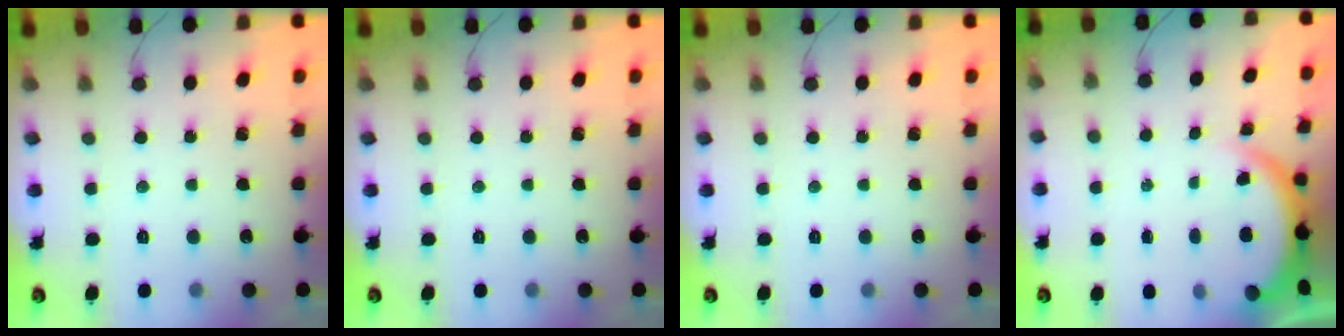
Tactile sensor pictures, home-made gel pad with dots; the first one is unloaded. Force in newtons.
{"total": 0.0}
{"total": 0.0}
{"total": 3.8, "press": 3.8, "slide": 0.2}